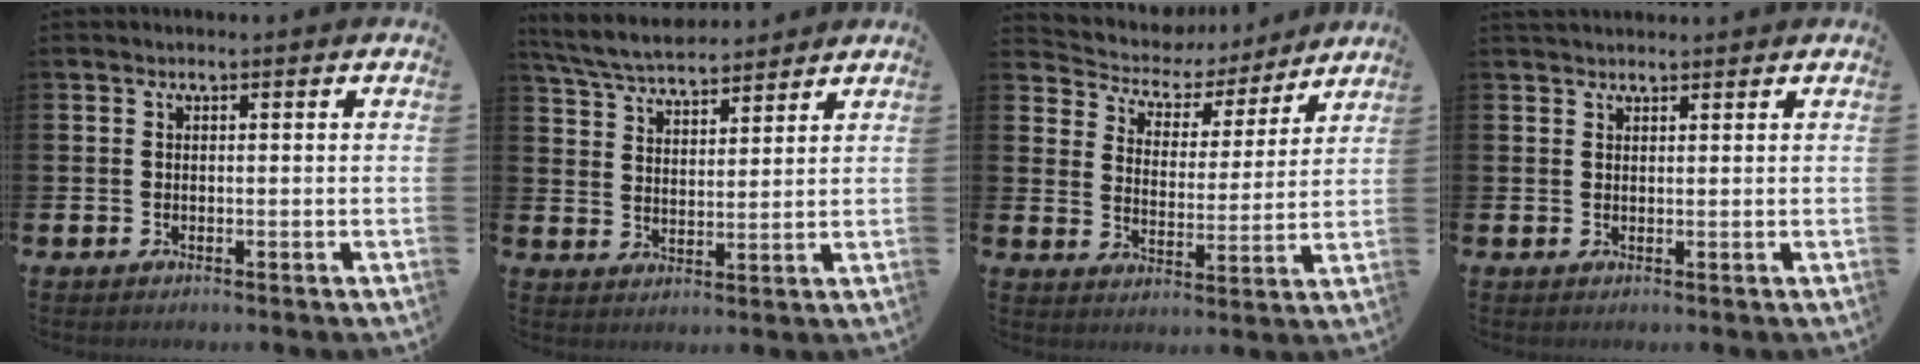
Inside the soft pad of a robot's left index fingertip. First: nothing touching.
{"total": 6.0, "force": [5.7, 1.0, 1.3], "torque": [-0.051, -0.026, 0.104]}
{"total": 6.2, "force": [5.6, 2.6, 0.6], "torque": [-0.045, -0.044, 0.093]}
{"total": 1.5, "force": [1.5, 0.4, 0.2], "torque": [0.008, -0.003, 0.024]}